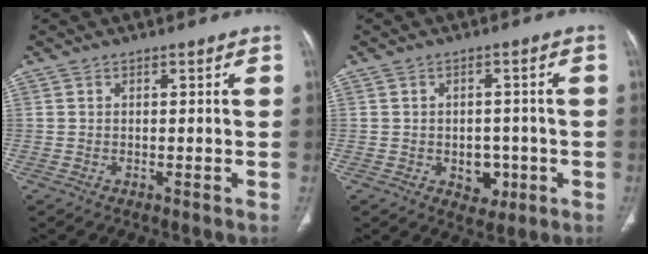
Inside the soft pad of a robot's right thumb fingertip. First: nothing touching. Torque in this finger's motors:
{"motor_torque": [3.48, 0.18, 0.71, -0.37, -0.01]}